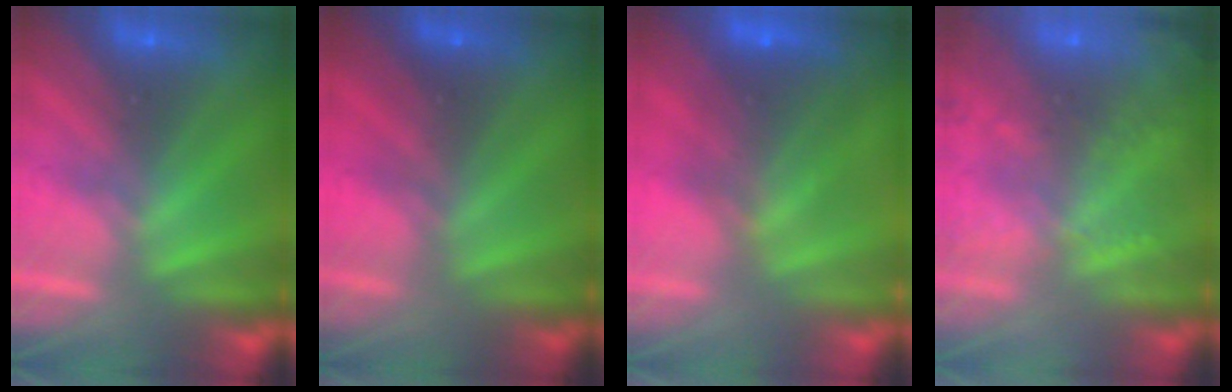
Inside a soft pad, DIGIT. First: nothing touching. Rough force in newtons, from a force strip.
{"total": 2.1}
{"total": 7.2}
{"total": 9.3}